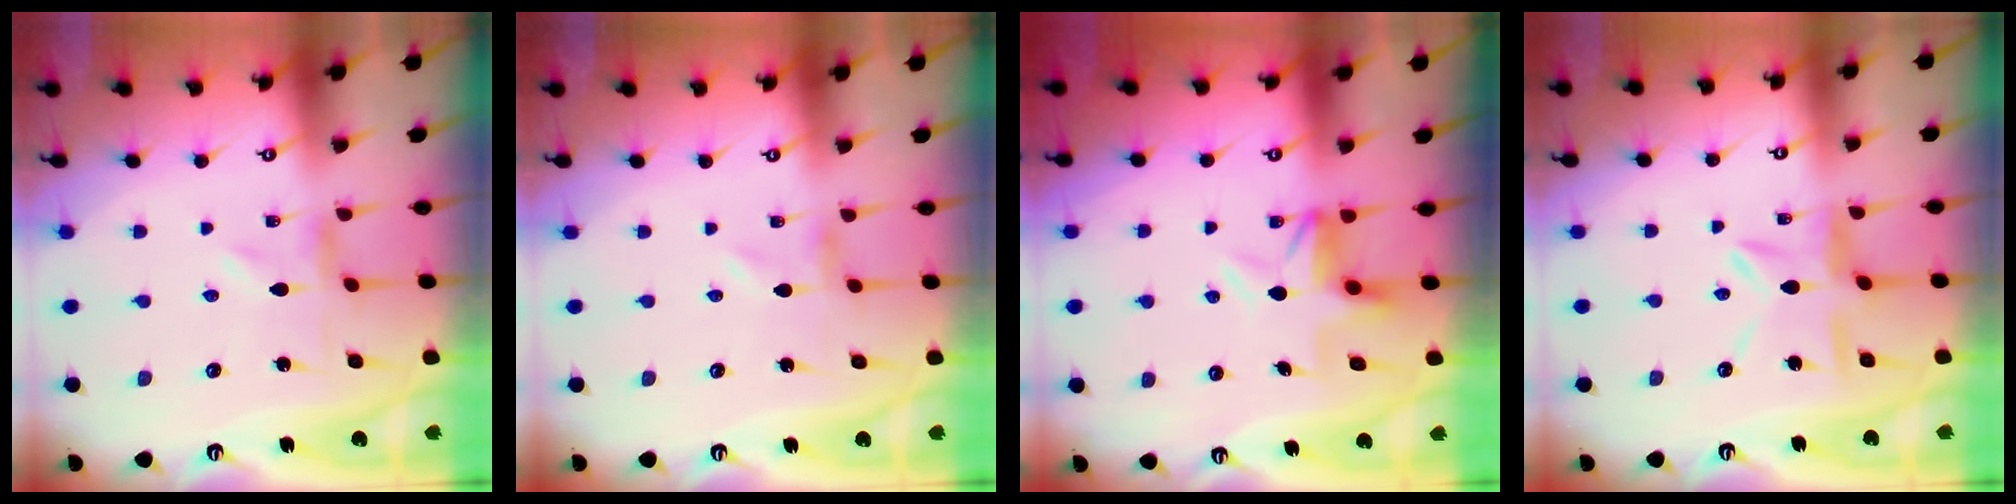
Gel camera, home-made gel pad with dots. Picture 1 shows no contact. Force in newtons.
{"total": 0.0}
{"total": 4.9, "press": 4.6, "slide": 1.7}
{"total": 8.5, "press": 8.5, "slide": 0.8}